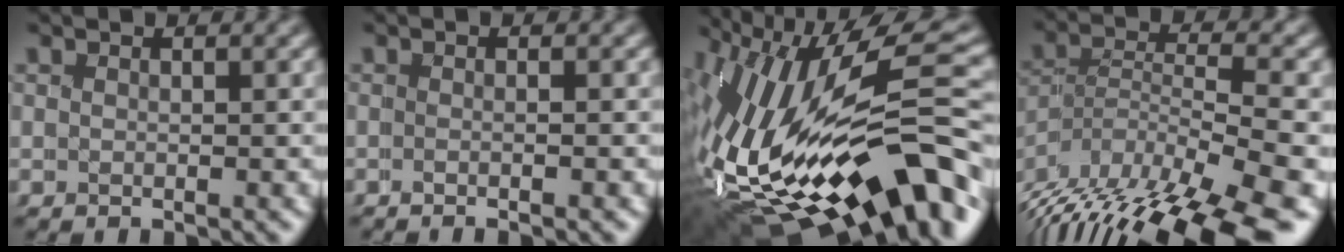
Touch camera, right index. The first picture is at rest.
{"total": 1.4, "force": [-0.7, -0.2, 1.1], "torque": [0.000, 0.012, -0.018]}
{"total": 15.7, "force": [-4.2, 6.7, 13.5], "torque": [-0.226, -0.021, -0.040]}
{"total": 9.9, "force": [-4.9, 4.3, 7.4], "torque": [-0.137, -0.034, -0.064]}